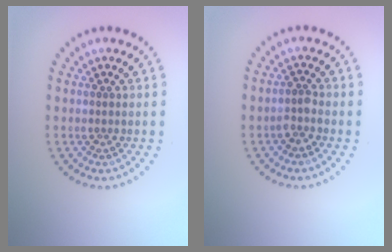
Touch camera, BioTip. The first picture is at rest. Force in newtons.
{"total": 1.4, "press": 1.1, "slide": 0.8}